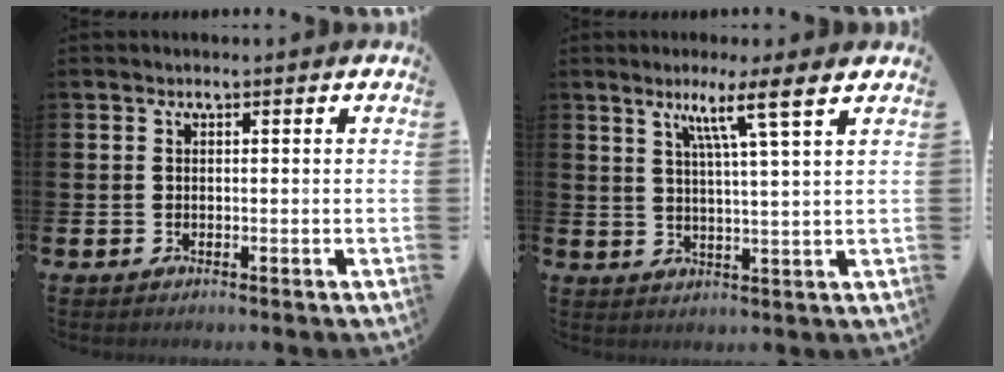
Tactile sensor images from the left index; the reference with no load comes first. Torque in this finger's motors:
{"motor_torque": [0.35, -0.38, 0.37, 0.18]}